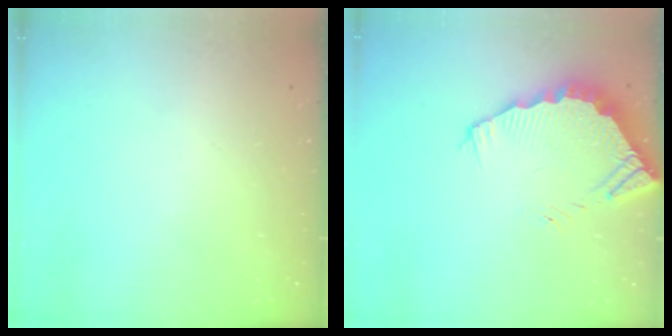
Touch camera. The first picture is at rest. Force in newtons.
{"total": 3.7, "press": 3.7, "slide": 0.2}